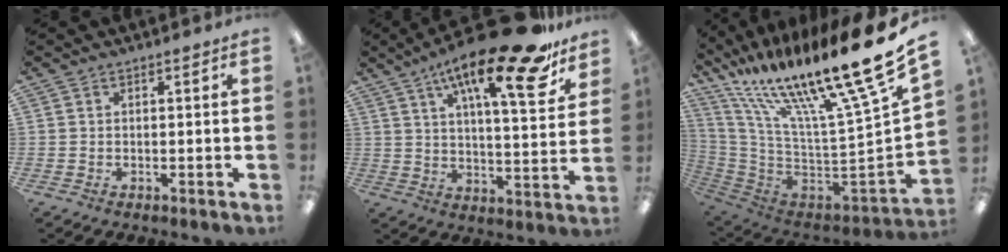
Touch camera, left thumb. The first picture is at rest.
{"total": 21.6, "force": [13.9, 5.2, 15.8], "torque": [-0.246, -0.079, 0.216]}
{"total": 21.2, "force": [14.8, 1.2, 15.2], "torque": [-0.200, -0.156, 0.239]}